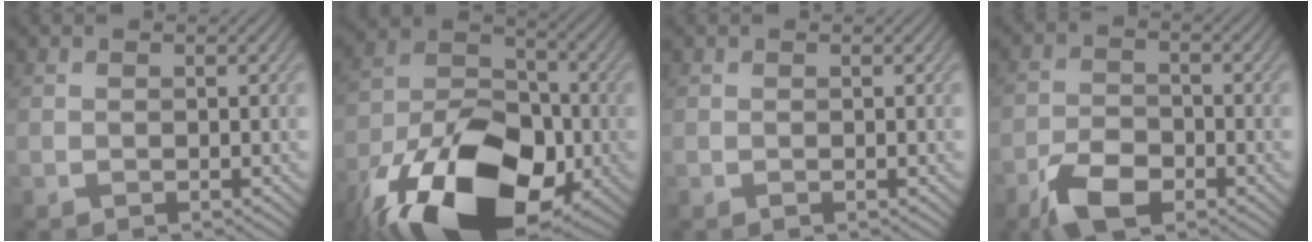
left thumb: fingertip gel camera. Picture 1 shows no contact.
{"total": 20.2, "force": [-10.7, 11.4, 12.9], "torque": [-0.250, -0.034, -0.182]}
{"total": 0.0}
{"total": 6.5, "force": [-4.0, 3.2, 4.1], "torque": [-0.082, -0.002, -0.082]}